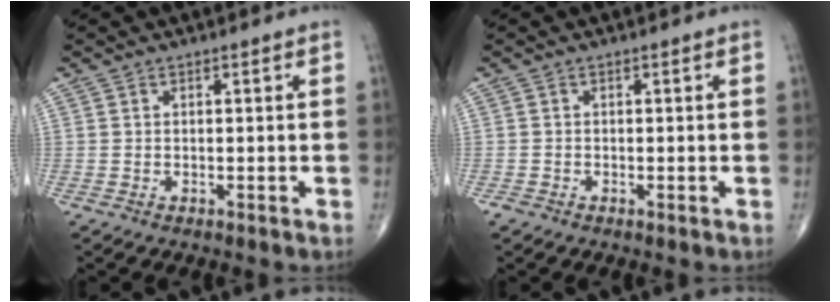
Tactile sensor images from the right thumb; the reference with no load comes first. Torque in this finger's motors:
{"motor_torque": [0.22, 0.03, -0.19, -0.61, 0.01]}